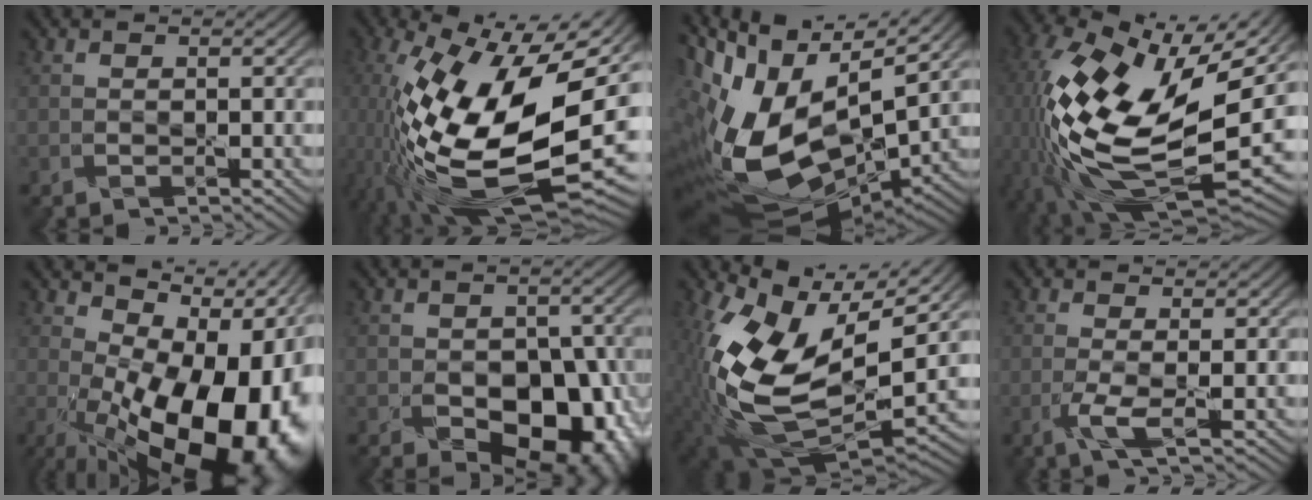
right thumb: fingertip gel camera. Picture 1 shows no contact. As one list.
[{"total": 20.3, "force": [-3.9, 8.4, 18.0], "torque": [-0.355, -0.027, -0.065]}, {"total": 19.3, "force": [0.4, 10.4, 16.3], "torque": [-0.340, -0.035, 0.021]}, {"total": 18.6, "force": [-1.7, 8.9, 16.2], "torque": [-0.360, -0.040, -0.012]}, {"total": 20.4, "force": [-2.4, 11.2, 16.9], "torque": [-0.214, -0.022, -0.011]}, {"total": 11.6, "force": [-3.9, 7.5, 7.9], "torque": [-0.111, -0.040, -0.035]}, {"total": 15.8, "force": [2.3, 8.9, 12.9], "torque": [-0.287, -0.029, 0.045]}, {"total": 2.6, "force": [-0.6, 0.3, 2.5], "torque": [-0.057, -0.001, -0.020]}]